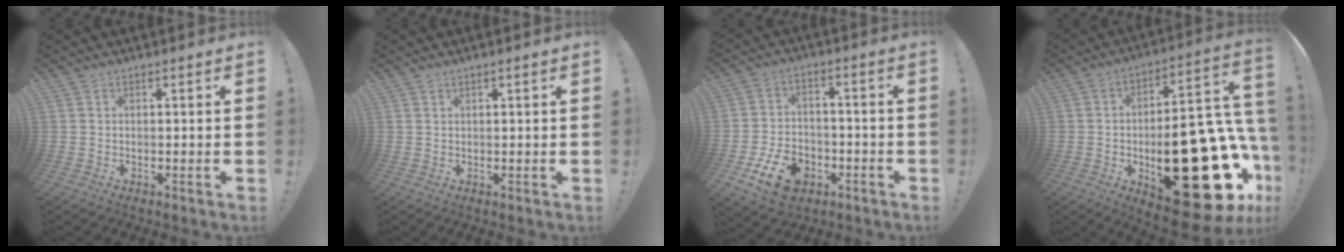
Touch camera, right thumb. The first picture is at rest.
{"total": 0.9, "force": [0.5, -0.2, 0.7], "torque": [-0.020, 0.001, 0.010]}
{"total": 12.9, "force": [-6.5, 8.7, 6.9], "torque": [-0.116, 0.051, -0.112]}
{"total": 35.7, "force": [-8.7, 16.6, 30.4], "torque": [-0.394, 0.027, -0.101]}